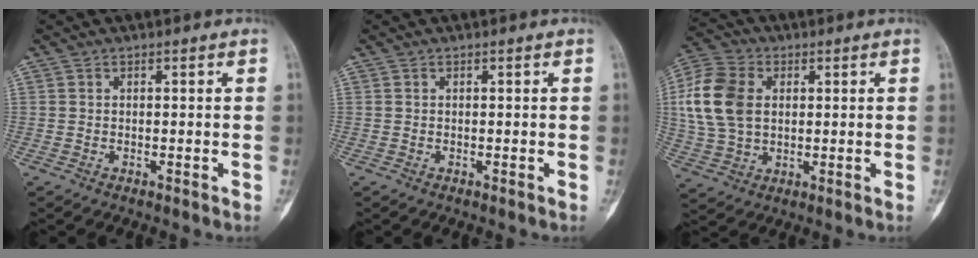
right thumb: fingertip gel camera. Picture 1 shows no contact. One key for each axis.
{"total": 0.0}
{"total": 13.4, "fx": 2.2, "fy": 9.4, "fz": 9.3, "tx": -0.185, "ty": 0.007, "tz": 0.039}